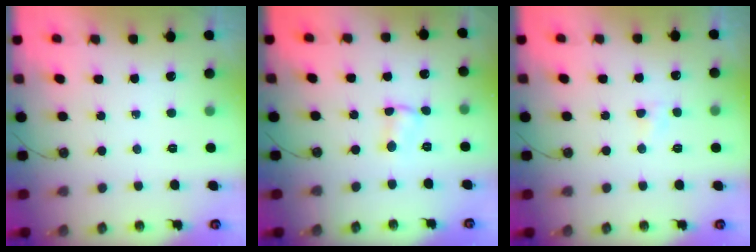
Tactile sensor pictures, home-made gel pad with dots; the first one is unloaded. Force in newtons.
{"total": 1.7, "press": 1.6, "slide": 0.5}
{"total": 2.9, "press": 2.9, "slide": 0.4}